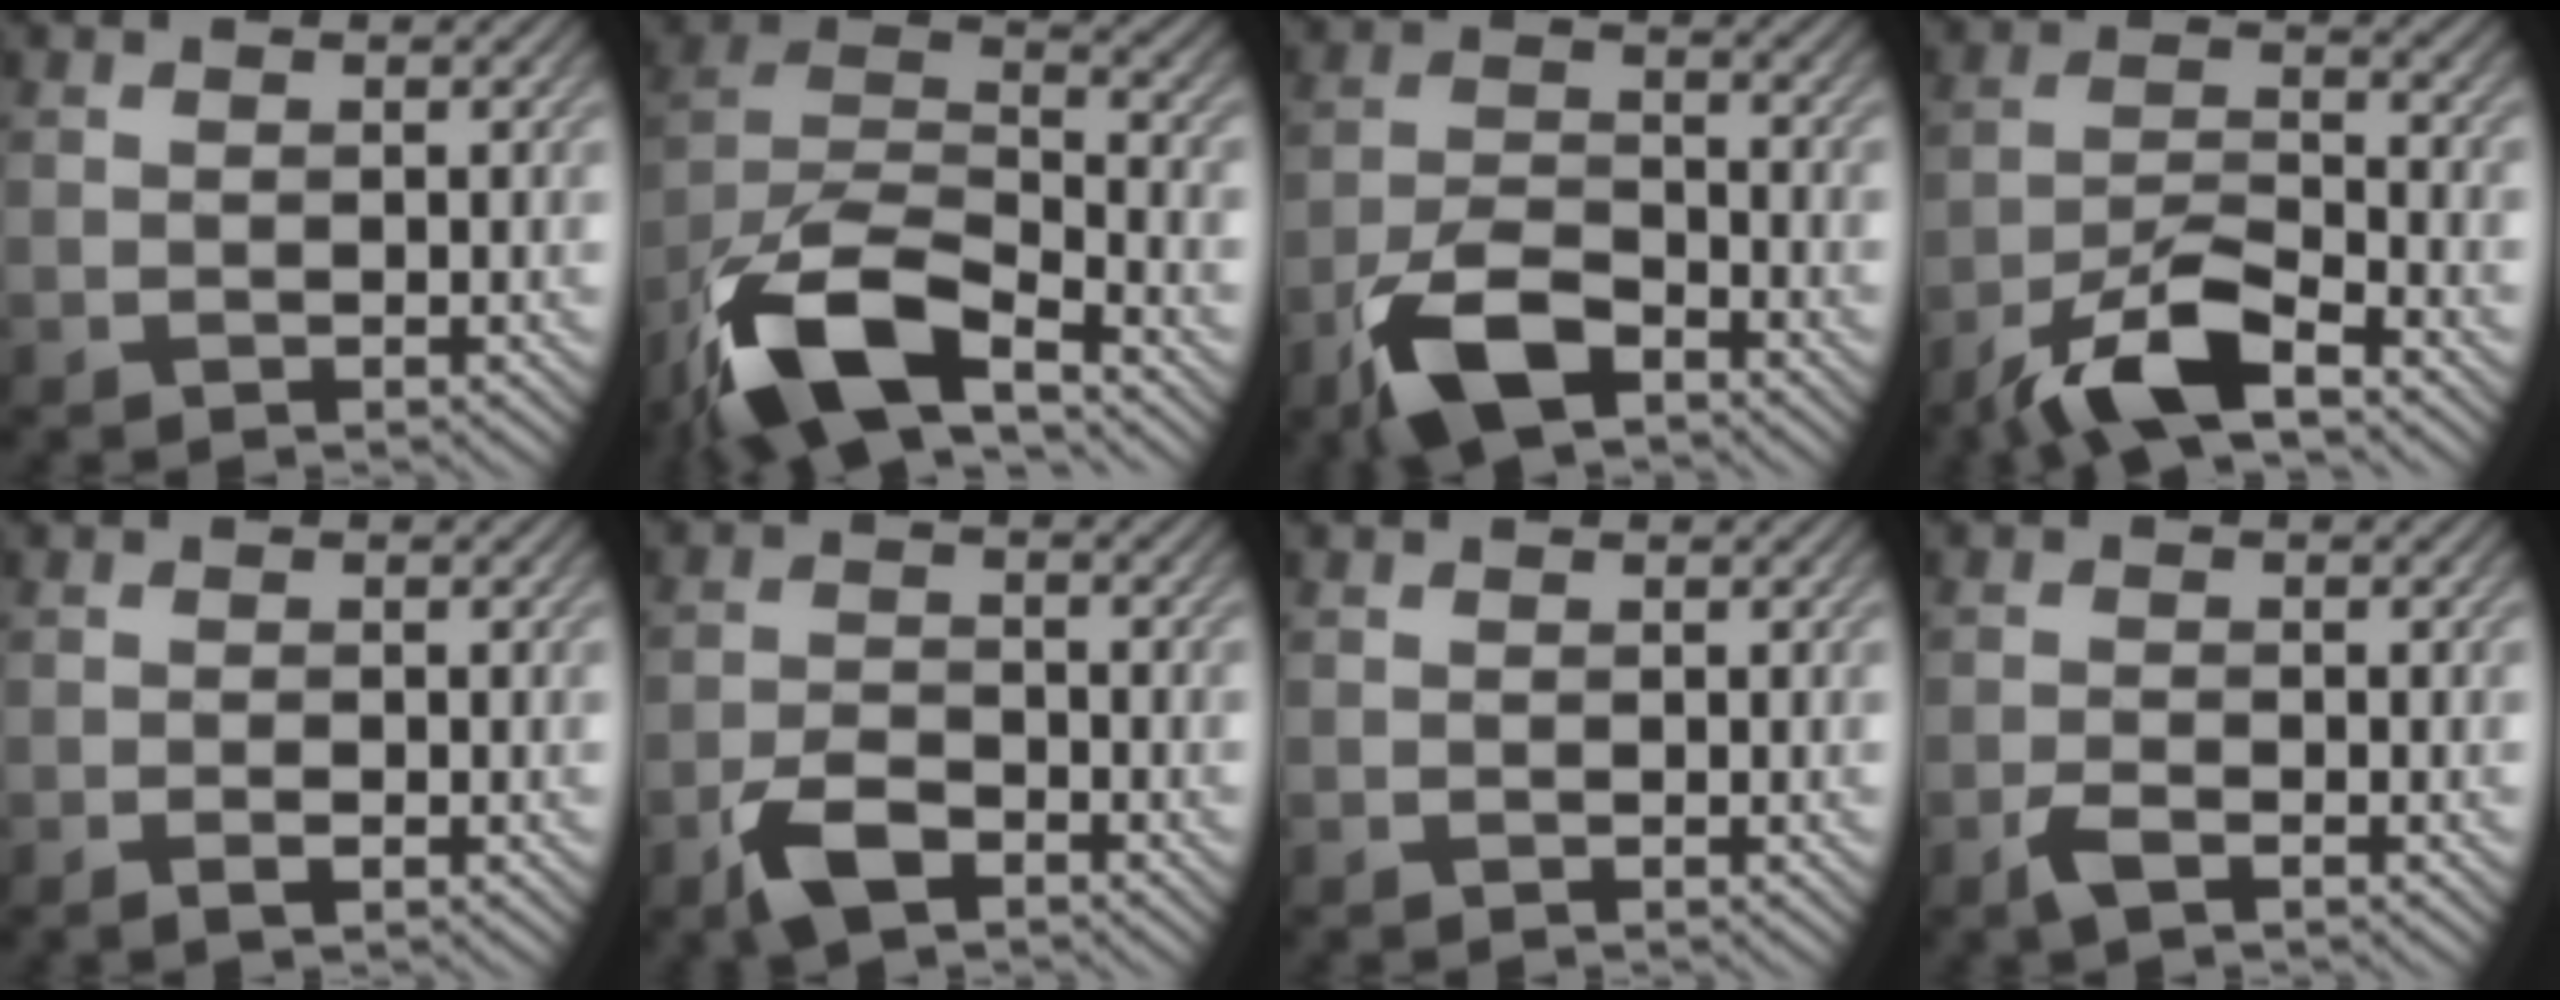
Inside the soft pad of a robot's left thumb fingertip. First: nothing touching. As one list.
[{"total": 14.4, "force": [-9.5, 5.1, 9.6], "torque": [-0.204, -0.009, -0.192]}, {"total": 8.8, "force": [-5.9, 3.5, 5.6], "torque": [-0.116, -0.004, -0.126]}, {"total": 9.1, "force": [-6.4, 2.3, 6.0], "torque": [-0.115, 0.000, -0.130]}, {"total": 1.2, "force": [-0.6, 0.4, 0.9], "torque": [-0.018, -0.001, -0.011]}, {"total": 4.8, "force": [-3.2, 2.1, 2.9], "torque": [-0.063, -0.004, -0.068]}, {"total": 0.0}, {"total": 2.0, "force": [-1.4, 0.6, 1.4], "torque": [-0.034, -0.001, -0.030]}]